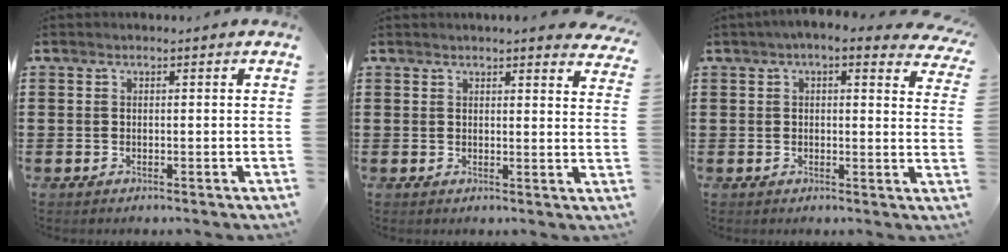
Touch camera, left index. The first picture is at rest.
{"total": 2.8, "force": [2.7, -0.3, 0.7], "torque": [-0.013, -0.012, 0.049]}
{"total": 3.8, "force": [2.9, 0.7, 2.3], "torque": [-0.054, -0.004, 0.051]}